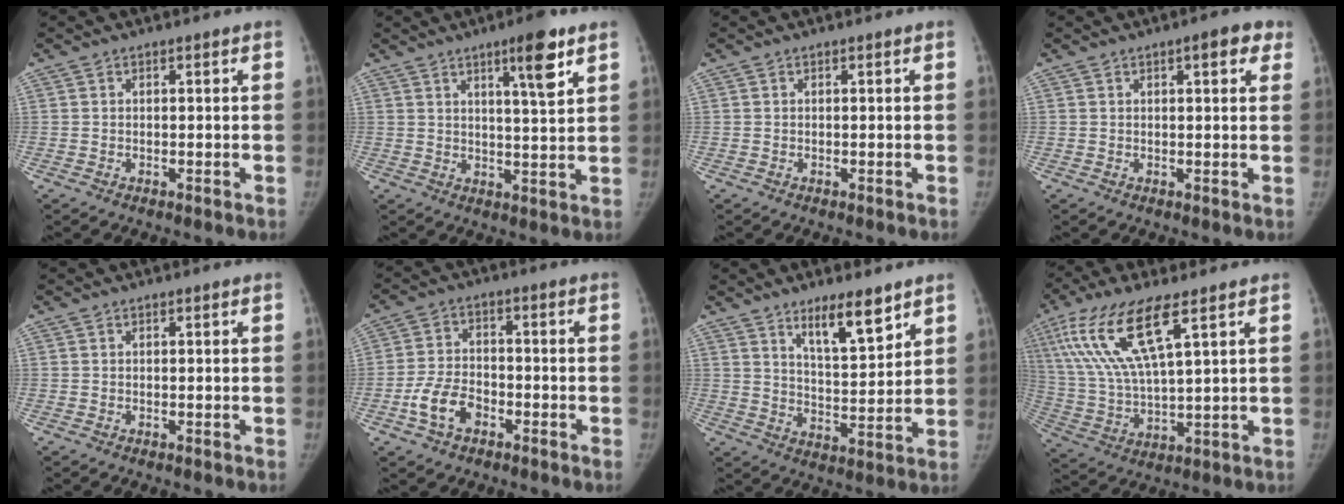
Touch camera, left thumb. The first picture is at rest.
{"total": 8.0, "force": [4.6, 1.0, 6.5], "torque": [-0.091, -0.027, 0.069]}
{"total": 0.0}
{"total": 4.3, "force": [2.2, 1.5, 3.4], "torque": [-0.028, -0.002, 0.020]}
{"total": 0.0}
{"total": 7.5, "force": [-3.7, 4.9, 4.4], "torque": [-0.081, 0.026, -0.068]}
{"total": 9.8, "force": [6.7, 2.6, 6.7], "torque": [-0.092, -0.050, 0.116]}
{"total": 15.7, "force": [7.5, 4.1, 13.2], "torque": [-0.290, -0.021, 0.151]}